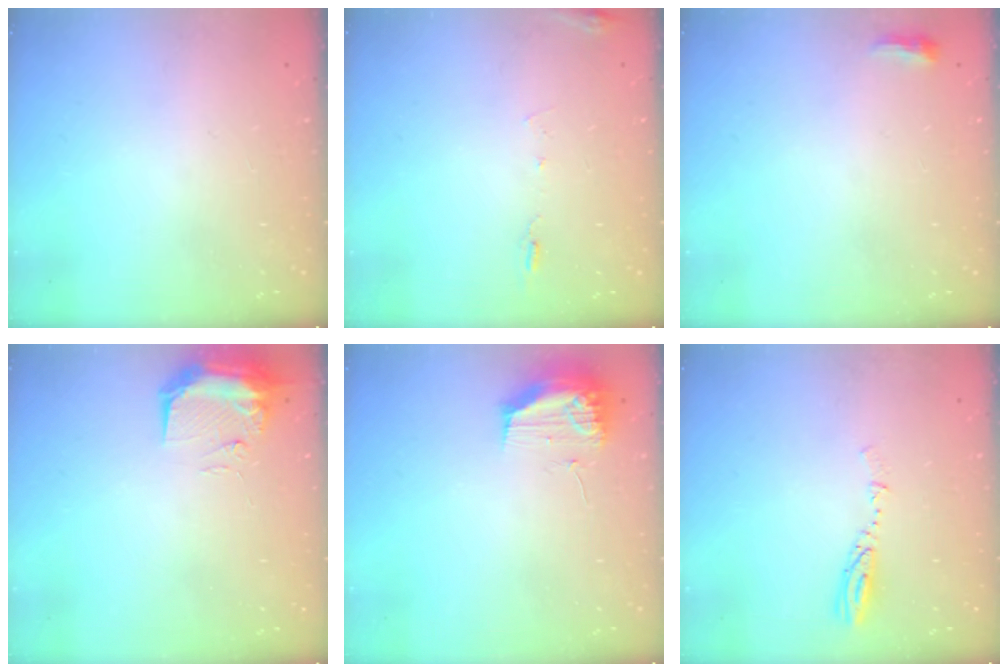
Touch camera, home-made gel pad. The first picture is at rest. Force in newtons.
{"total": 8.0, "press": 7.8, "slide": 1.8}
{"total": 3.4, "press": 3.3, "slide": 0.8}
{"total": 10.4, "press": 9.9, "slide": 3.0}
{"total": 11.5, "press": 11.5, "slide": 0.7}
{"total": 3.8, "press": 3.7, "slide": 0.2}